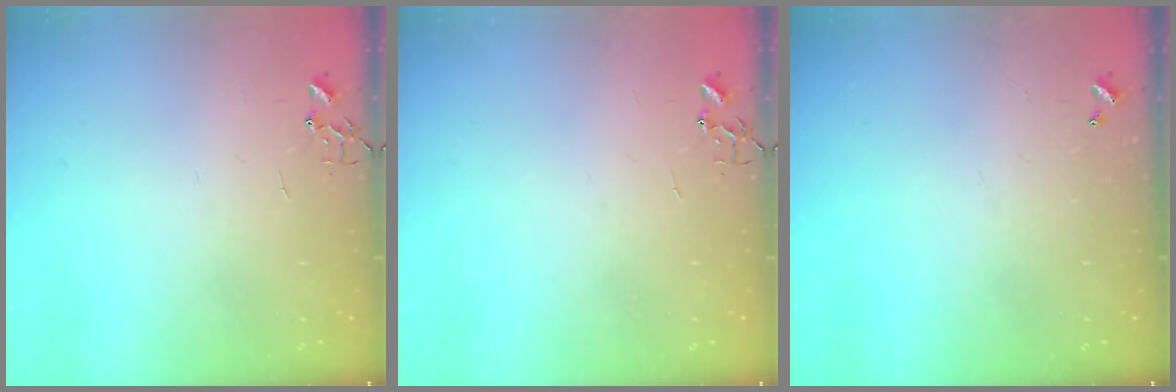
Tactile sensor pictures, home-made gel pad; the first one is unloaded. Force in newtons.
{"total": 0.0}
{"total": 0.0}